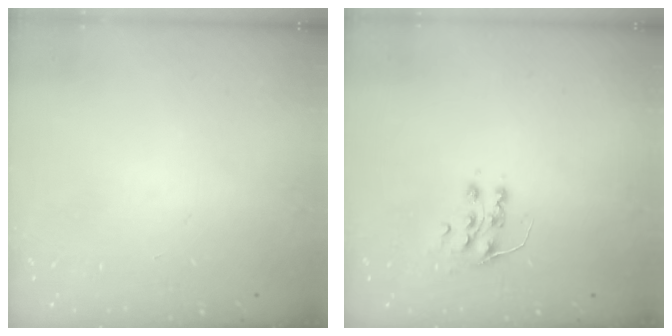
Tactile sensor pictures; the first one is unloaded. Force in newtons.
{"total": 7.3, "press": 7.3, "slide": 0.5}